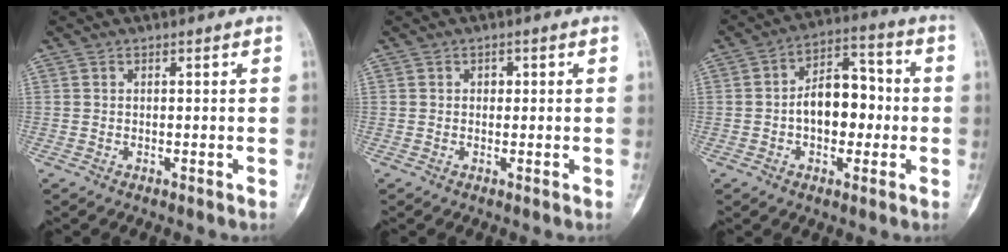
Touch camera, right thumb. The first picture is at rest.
{"total": 1.1, "force": [0.3, 0.9, 0.5], "torque": [0.003, 0.002, 0.001]}
{"total": 11.5, "force": [-0.8, 7.4, 8.7], "torque": [-0.099, 0.036, -0.019]}